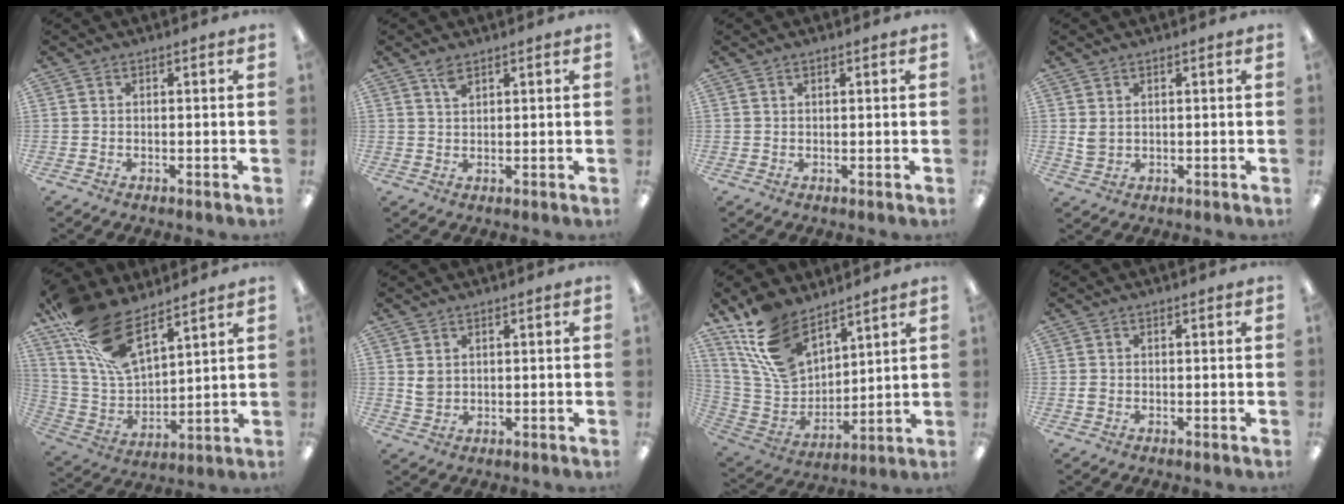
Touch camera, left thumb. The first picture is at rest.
{"total": 2.4, "force": [1.9, 0.9, 1.3], "torque": [-0.023, -0.004, 0.033]}
{"total": 0.9, "force": [0.7, 0.3, 0.5], "torque": [-0.011, 0.002, 0.012]}
{"total": 2.7, "force": [1.2, 1.9, 1.5], "torque": [-0.023, -0.001, 0.020]}
{"total": 19.1, "force": [12.6, 8.3, 11.6], "torque": [-0.256, -0.060, 0.233]}
{"total": 2.7, "force": [1.2, 2.0, 1.4], "torque": [-0.021, -0.001, 0.021]}
{"total": 17.1, "force": [11.3, 9.7, 8.4], "torque": [-0.192, -0.049, 0.219]}
{"total": 1.1, "force": [-0.1, 0.9, 0.6], "torque": [-0.012, 0.004, -0.004]}